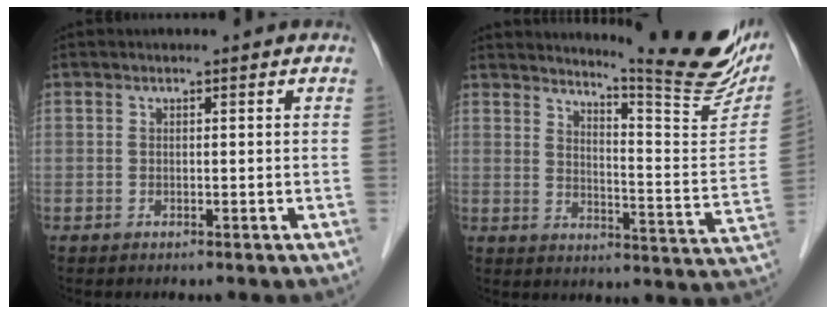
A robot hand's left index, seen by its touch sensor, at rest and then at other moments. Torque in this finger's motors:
{"motor_torque": [0.51, -0.59, 0.16, 0.07]}